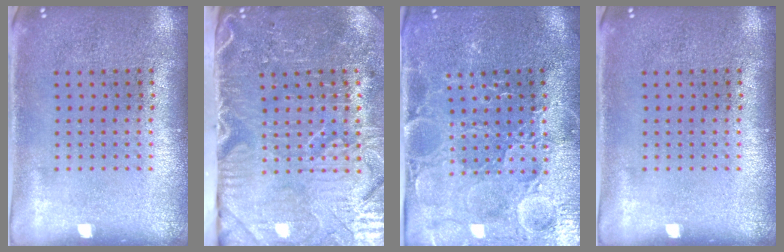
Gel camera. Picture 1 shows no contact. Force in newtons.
{"total": 5.3, "press": 4.4, "slide": 2.9}
{"total": 3.8, "press": 3.7, "slide": 0.8}
{"total": 0.0}